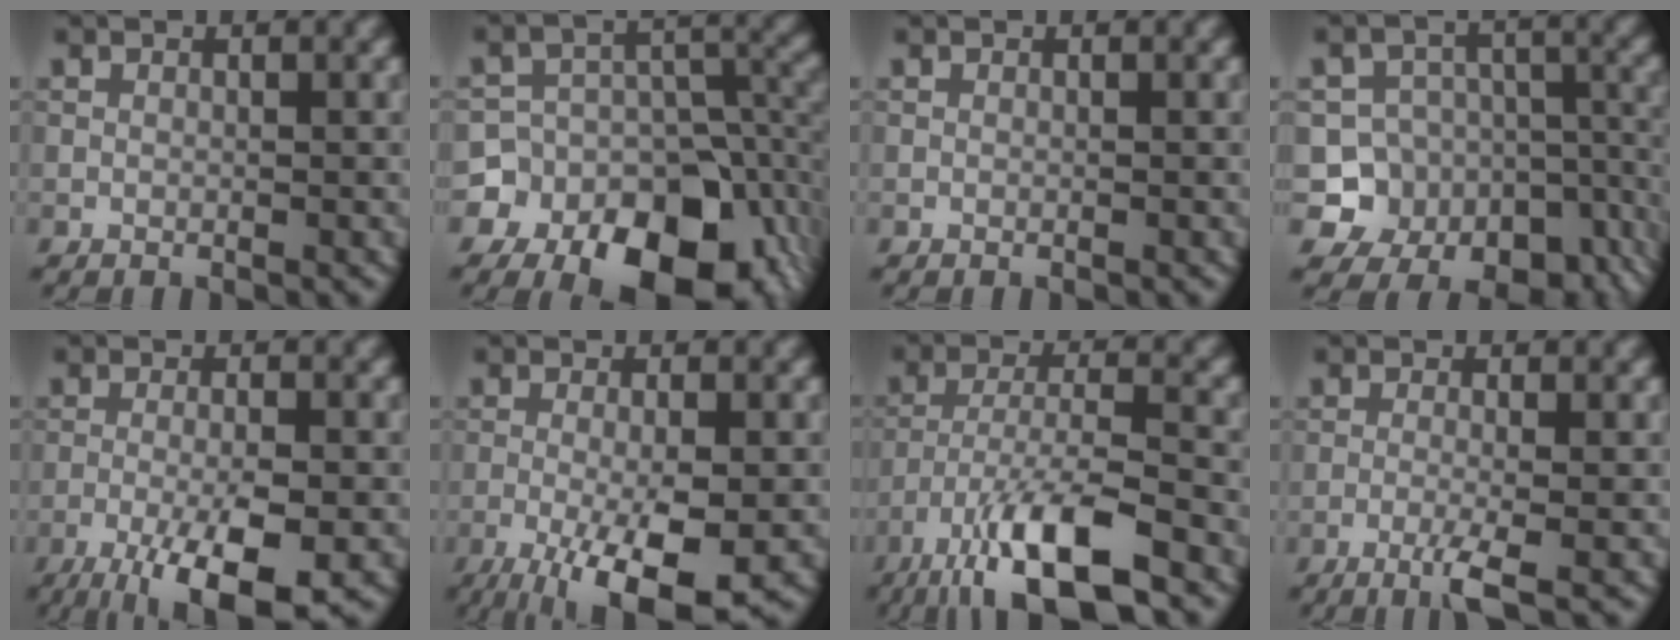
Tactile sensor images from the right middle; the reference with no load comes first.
{"total": 17.4, "force": [-9.5, 12.5, 7.4], "torque": [-0.112, -0.026, -0.139]}
{"total": 0.0}
{"total": 14.2, "force": [-7.8, 10.9, 4.6], "torque": [-0.068, -0.023, -0.097]}
{"total": 8.6, "force": [-4.4, 2.3, 7.0], "torque": [-0.118, -0.010, -0.073]}
{"total": 8.5, "force": [-3.6, 2.3, 7.3], "torque": [-0.126, -0.011, -0.054]}
{"total": 9.8, "force": [-6.1, 2.5, 7.3], "torque": [-0.130, -0.004, -0.111]}
{"total": 2.7, "force": [-1.2, 0.4, 2.4], "torque": [-0.043, 0.002, -0.031]}